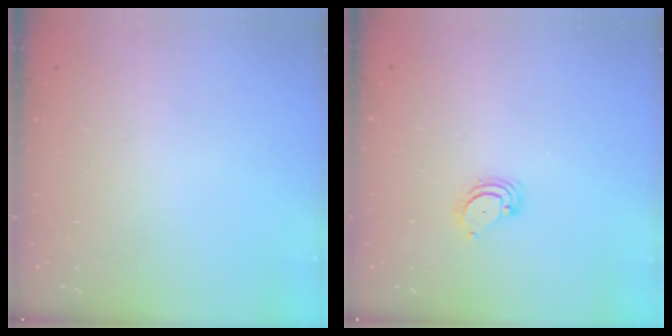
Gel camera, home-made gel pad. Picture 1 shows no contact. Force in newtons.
{"total": 3.3, "press": 3.3, "slide": 0.3}